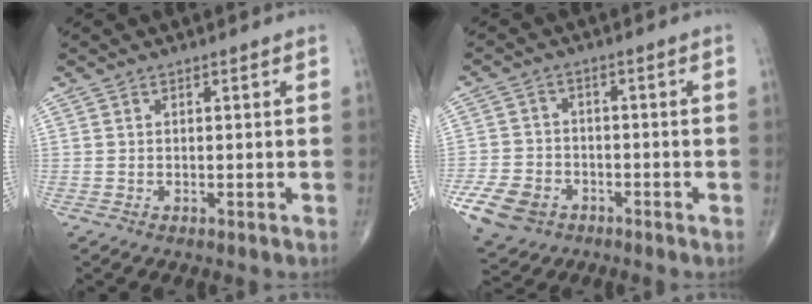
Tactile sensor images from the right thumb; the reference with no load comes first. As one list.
[{"total": 9.7, "force": [-4.6, 7.3, 4.4], "torque": [-0.086, 0.015, -0.079]}]